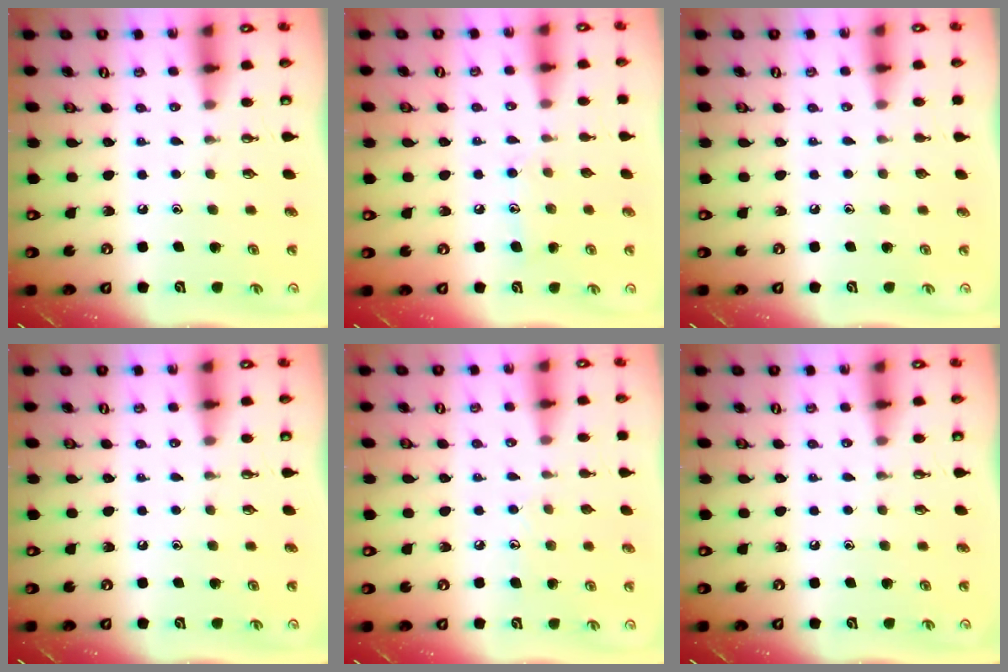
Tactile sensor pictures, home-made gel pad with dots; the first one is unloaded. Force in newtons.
{"total": 7.6, "press": 7.6, "slide": 0.5}
{"total": 0.0}
{"total": 0.0}
{"total": 5.4, "press": 5.4, "slide": 0.5}
{"total": 0.0}